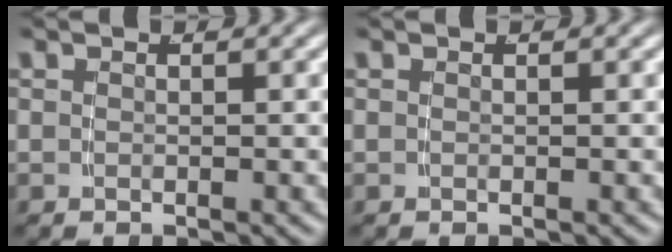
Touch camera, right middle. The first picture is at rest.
{"total": 0.0}